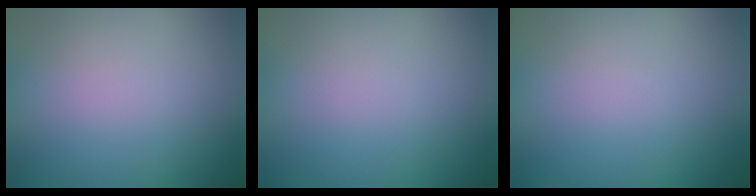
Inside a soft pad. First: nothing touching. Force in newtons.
{"total": 0.0}
{"total": 0.0}